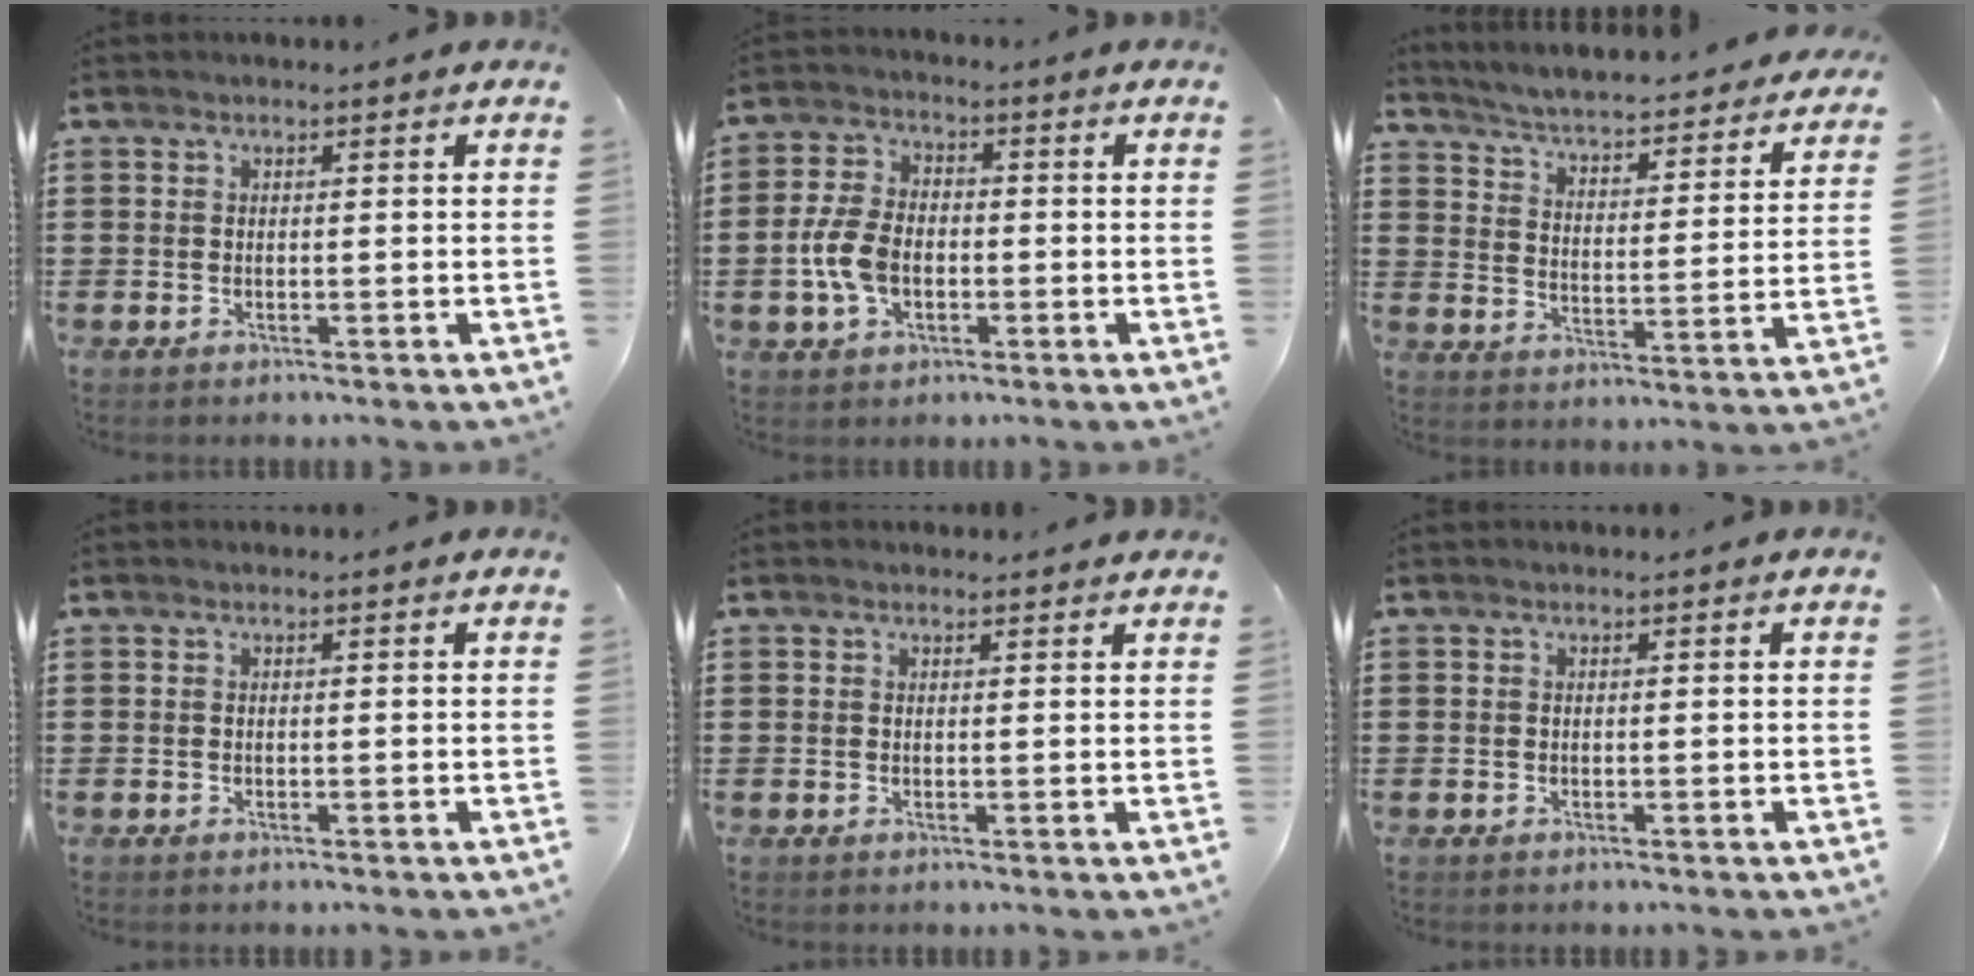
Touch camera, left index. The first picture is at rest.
{"total": 7.0, "force": [-1.5, 4.4, 5.3], "torque": [-0.135, -0.001, -0.034]}
{"total": 3.7, "force": [3.6, -0.6, 0.9], "torque": [-0.038, -0.038, 0.051]}
{"total": 0.0}
{"total": 0.8, "force": [0.8, 0.2, 0.2], "torque": [-0.004, 0.001, 0.016]}
{"total": 0.0}